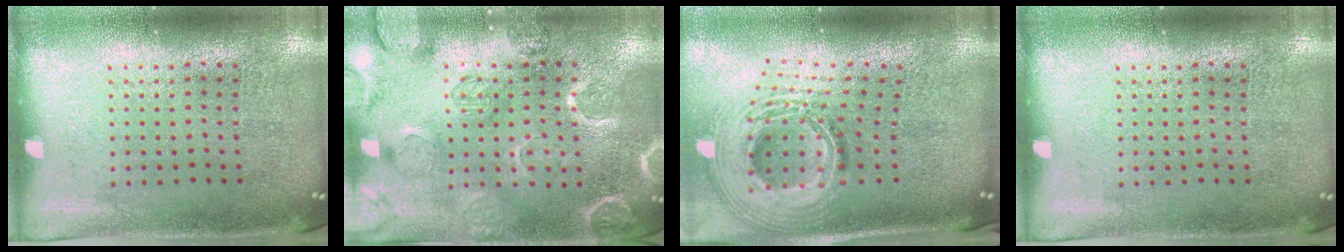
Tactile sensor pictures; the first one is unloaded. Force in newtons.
{"total": 2.9, "press": 2.8, "slide": 0.3}
{"total": 2.9, "press": 2.0, "slide": 2.1}
{"total": 0.0}